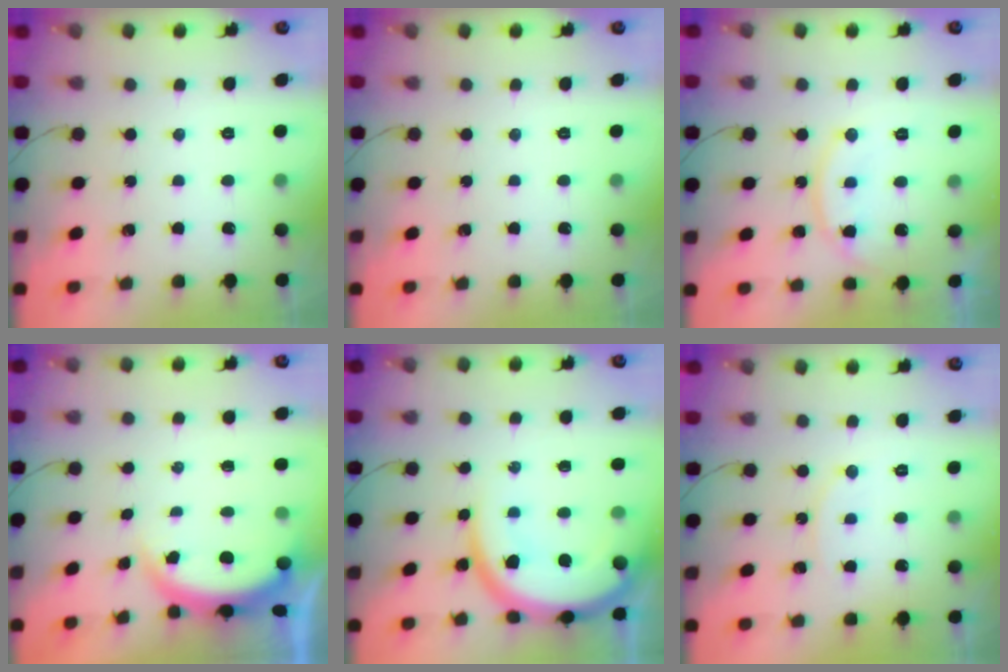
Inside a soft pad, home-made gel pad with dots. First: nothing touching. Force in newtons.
{"total": 0.0}
{"total": 11.4, "press": 11.4, "slide": 0.2}
{"total": 4.8, "press": 4.6, "slide": 1.4}
{"total": 15.6, "press": 15.5, "slide": 1.7}
{"total": 6.0, "press": 6.0, "slide": 0.2}